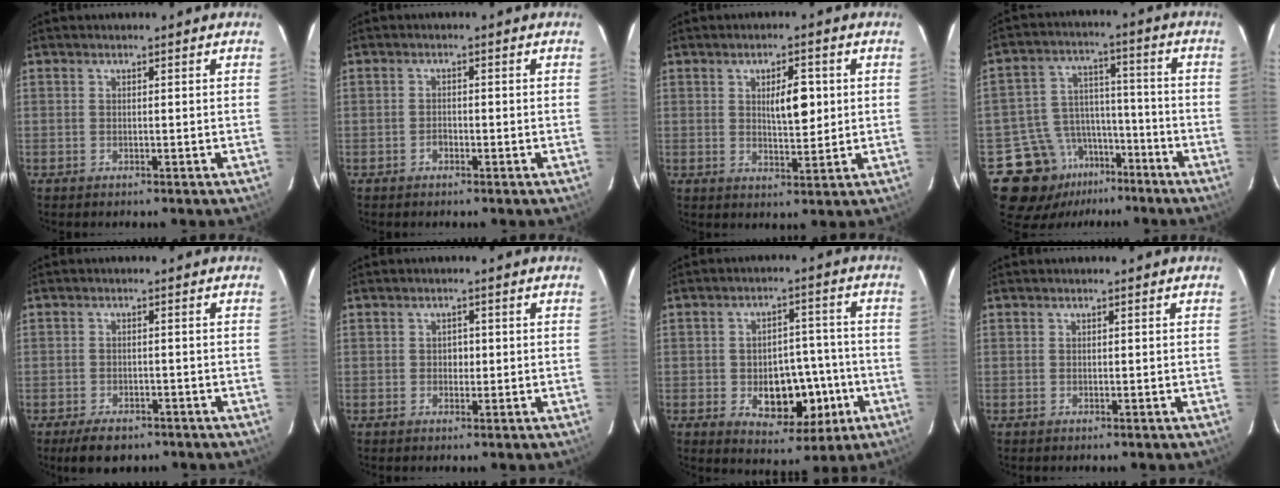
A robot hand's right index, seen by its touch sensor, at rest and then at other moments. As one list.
[{"total": 1.3, "force": [-0.8, 0.7, 0.8], "torque": [-0.013, 0.004, -0.013]}, {"total": 5.8, "force": [1.1, 2.0, 5.4], "torque": [-0.084, 0.003, 0.022]}, {"total": 14.0, "force": [-8.5, 10.1, 4.5], "torque": [-0.076, 0.060, -0.126]}, {"total": 5.2, "force": [-3.7, 2.7, 2.5], "torque": [-0.044, -0.003, -0.054]}, {"total": 1.8, "force": [-0.1, 1.3, 1.3], "torque": [-0.019, 0.003, 0.000]}, {"total": 10.9, "force": [-3.1, 6.3, 8.3], "torque": [-0.112, 0.018, -0.033]}, {"total": 0.0}]